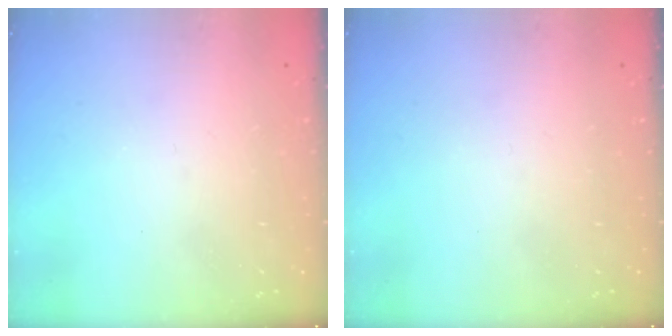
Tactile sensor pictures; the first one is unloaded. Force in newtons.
{"total": 0.0}